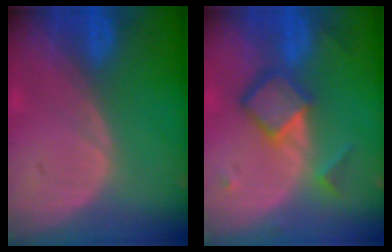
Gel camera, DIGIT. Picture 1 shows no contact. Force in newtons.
{"total": 6.8, "press": 5.9, "slide": 3.4}